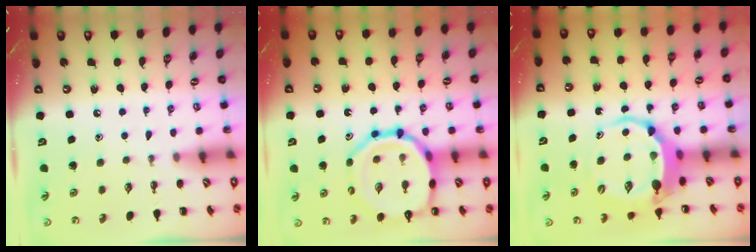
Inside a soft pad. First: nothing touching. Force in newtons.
{"total": 17.0, "press": 16.8, "slide": 2.5}
{"total": 6.5, "press": 6.4, "slide": 1.0}